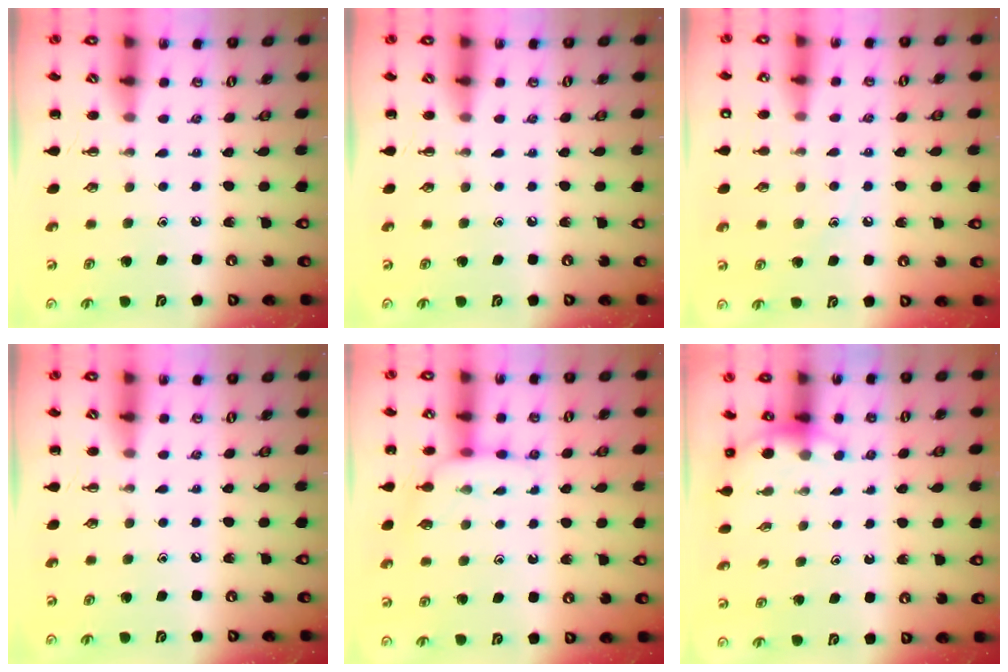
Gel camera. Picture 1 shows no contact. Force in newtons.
{"total": 0.0}
{"total": 8.7, "press": 8.5, "slide": 1.7}
{"total": 0.0}
{"total": 7.7, "press": 7.7, "slide": 0.8}
{"total": 3.9, "press": 3.7, "slide": 1.3}